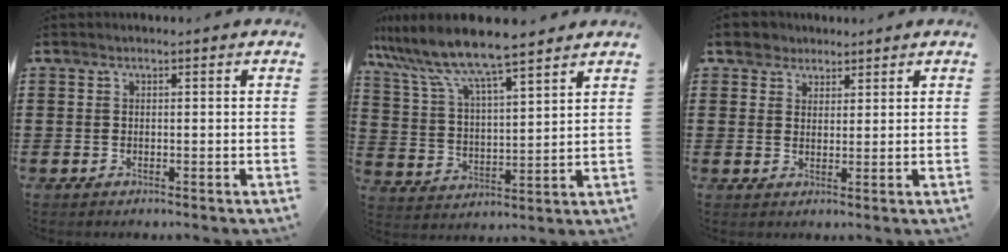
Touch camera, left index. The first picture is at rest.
{"total": 8.4, "force": [7.5, 0.2, 3.9], "torque": [-0.107, -0.040, 0.126]}
{"total": 3.0, "force": [2.3, 1.9, 0.0], "torque": [-0.005, 0.007, 0.042]}